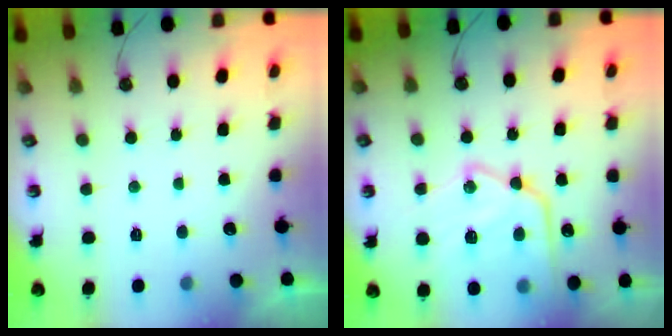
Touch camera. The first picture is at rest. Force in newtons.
{"total": 21.6, "press": 21.6, "slide": 1.5}